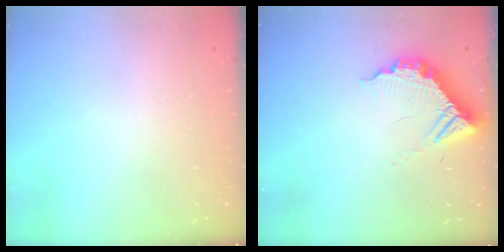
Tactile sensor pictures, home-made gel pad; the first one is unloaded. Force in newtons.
{"total": 12.3, "press": 12.3, "slide": 0.7}